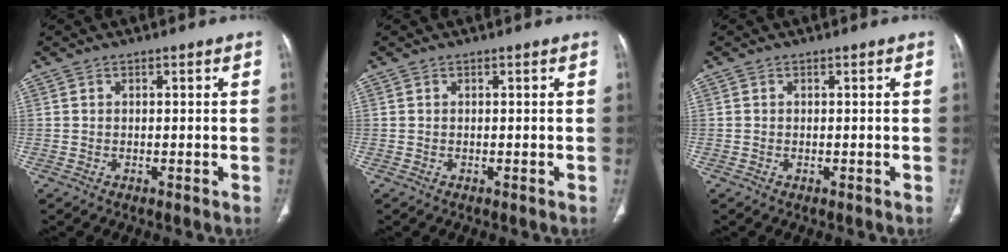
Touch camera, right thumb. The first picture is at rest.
{"total": 0.0}
{"total": 0.0}